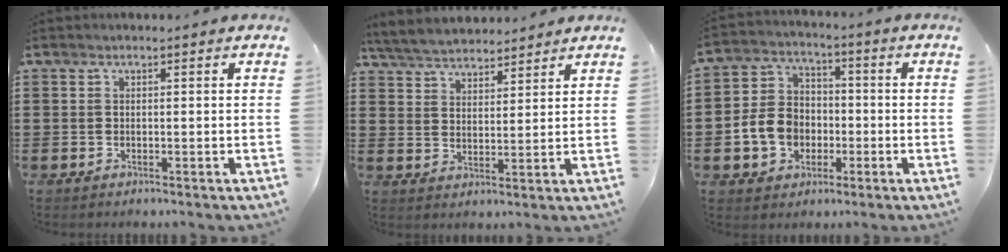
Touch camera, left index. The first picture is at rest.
{"total": 5.1, "force": [5.0, 1.0, 0.6], "torque": [-0.033, -0.015, 0.090]}
{"total": 8.0, "force": [-1.9, 6.7, 3.8], "torque": [-0.106, 0.019, -0.037]}